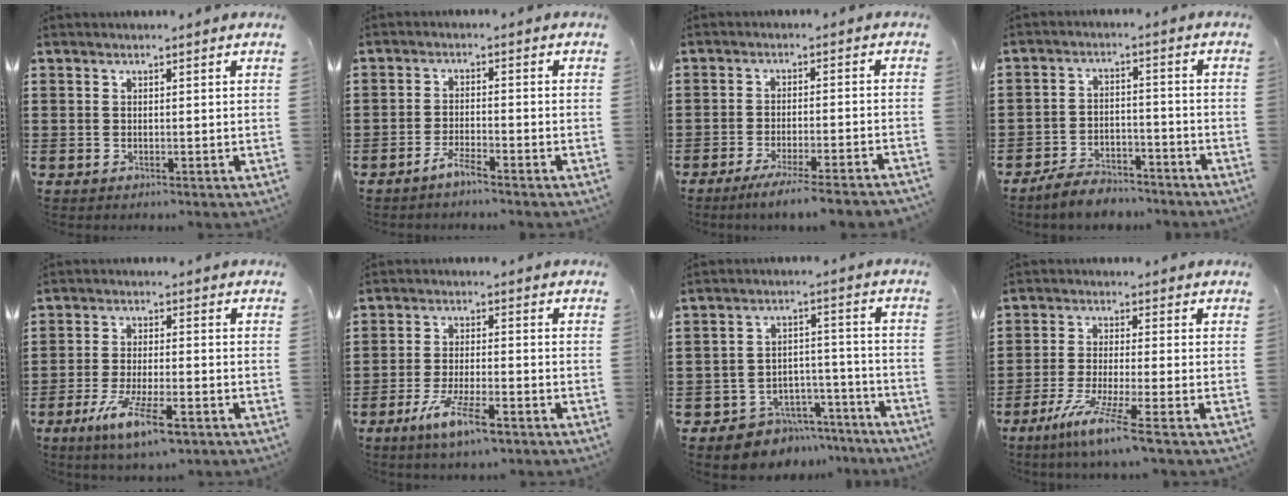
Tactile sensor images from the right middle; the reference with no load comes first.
{"total": 2.7, "force": [-2.2, 0.0, 1.6], "torque": [-0.036, 0.000, -0.043]}
{"total": 4.4, "force": [-3.8, -0.5, 2.1], "torque": [-0.039, -0.013, -0.072]}
{"total": 4.9, "force": [-4.8, 1.0, 0.7], "torque": [-0.022, 0.007, -0.097]}
{"total": 8.1, "force": [-4.4, 1.8, 6.5], "torque": [-0.134, -0.010, -0.079]}
{"total": 7.1, "force": [-4.1, 1.4, 5.5], "torque": [-0.120, -0.011, -0.076]}
{"total": 6.1, "force": [-5.7, 2.2, 0.3], "torque": [-0.008, 0.027, -0.112]}
{"total": 6.5, "force": [-4.5, -0.5, 4.6], "torque": [-0.102, -0.021, -0.085]}